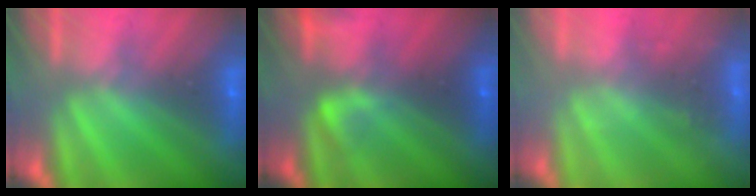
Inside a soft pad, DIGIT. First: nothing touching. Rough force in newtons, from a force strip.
{"total": 2.4}
{"total": 2.2}